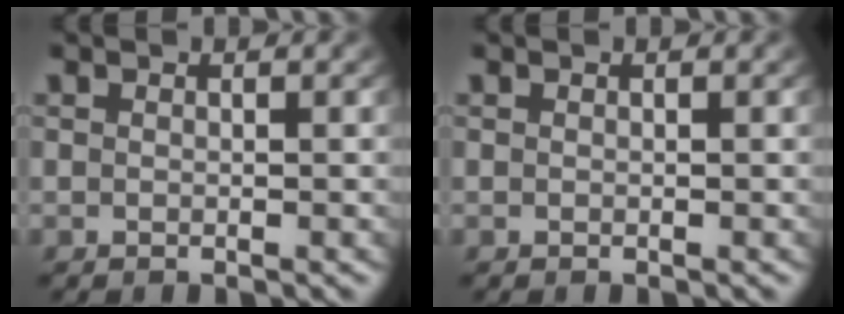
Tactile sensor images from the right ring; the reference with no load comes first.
{"total": 0.0}